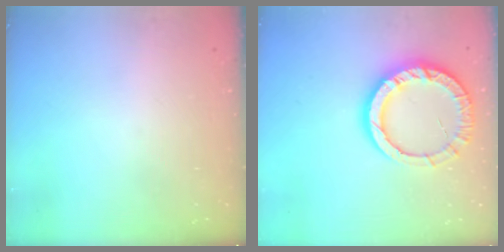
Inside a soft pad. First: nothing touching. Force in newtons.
{"total": 13.2, "press": 13.1, "slide": 1.6}